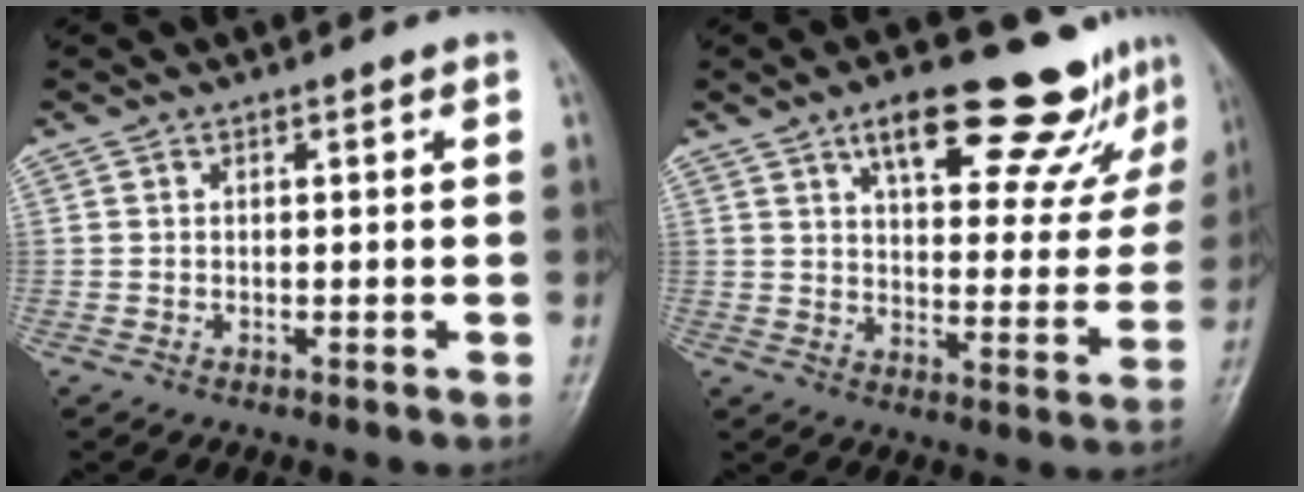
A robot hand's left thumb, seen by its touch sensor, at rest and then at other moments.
{"total": 18.5, "force": [12.9, 6.4, 11.6], "torque": [-0.115, -0.050, 0.182]}